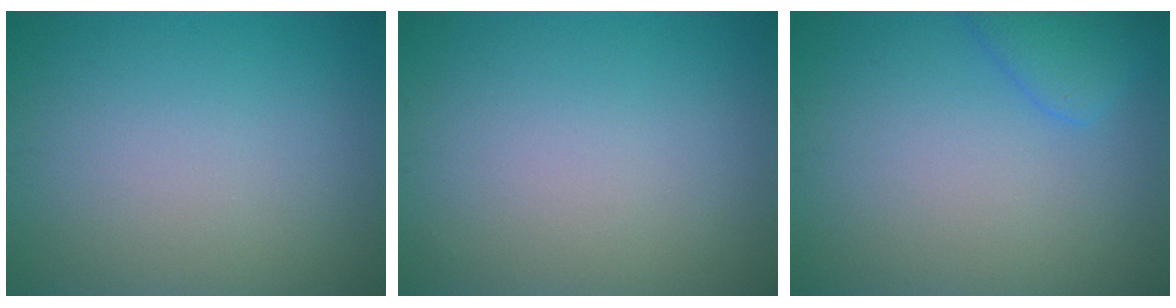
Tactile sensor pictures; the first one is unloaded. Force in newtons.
{"total": 0.0}
{"total": 2.5, "press": 2.5, "slide": 0.2}